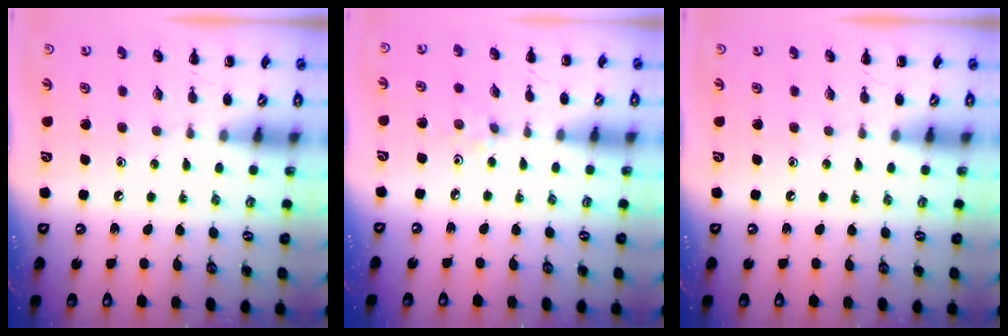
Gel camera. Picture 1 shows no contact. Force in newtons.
{"total": 1.7, "press": 1.6, "slide": 0.6}
{"total": 0.0}